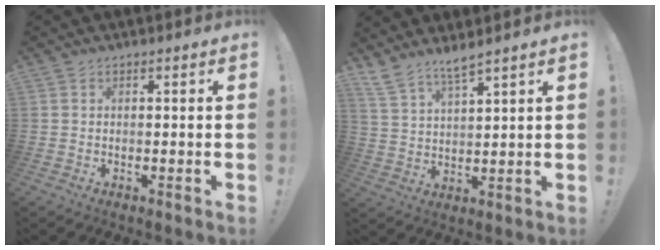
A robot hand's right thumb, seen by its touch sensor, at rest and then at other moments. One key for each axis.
{"total": 6.6, "fx": 5.8, "fy": 1.0, "fz": 3.0, "tx": -0.068, "ty": -0.030, "tz": 0.110}